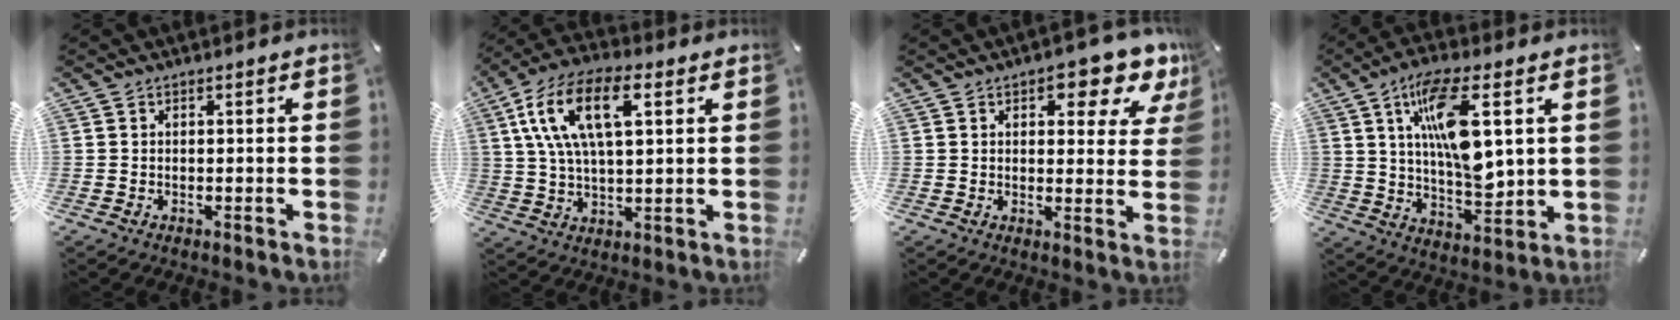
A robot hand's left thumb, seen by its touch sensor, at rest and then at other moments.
{"total": 14.6, "force": [5.5, 7.0, 11.6], "torque": [-0.257, 0.009, 0.095]}
{"total": 8.7, "force": [5.4, 4.1, 5.5], "torque": [-0.056, -0.033, 0.084]}
{"total": 16.0, "force": [5.2, 6.5, 13.7], "torque": [-0.249, -0.012, 0.085]}